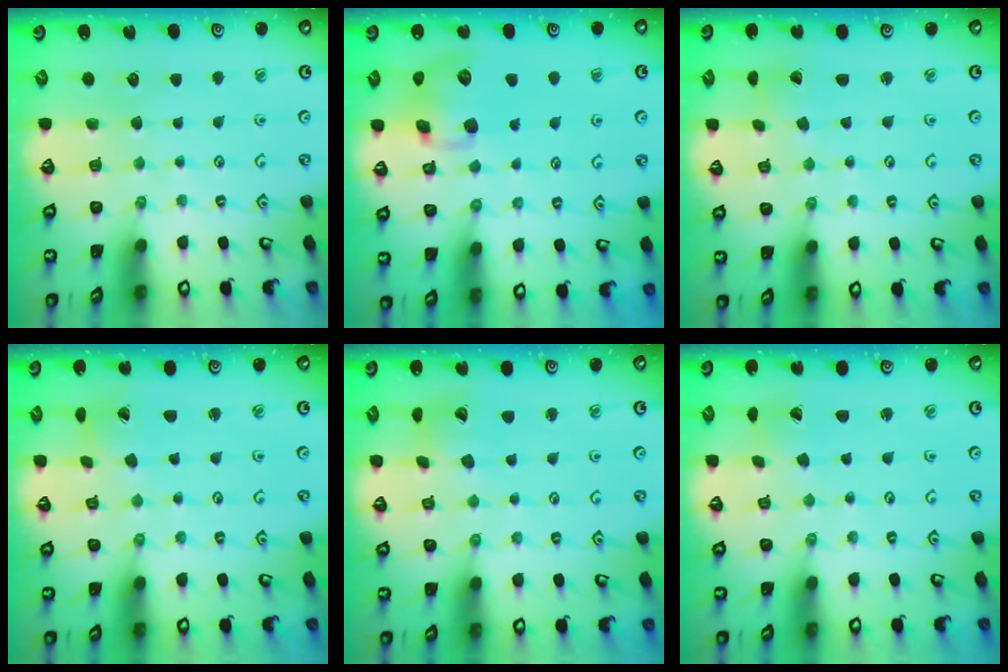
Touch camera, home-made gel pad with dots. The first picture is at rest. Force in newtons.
{"total": 11.0, "press": 10.8, "slide": 1.8}
{"total": 2.2, "press": 2.2, "slide": 0.2}
{"total": 1.9, "press": 1.9, "slide": 0.2}
{"total": 7.4, "press": 7.3, "slide": 1.1}
{"total": 1.6, "press": 1.5, "slide": 0.3}